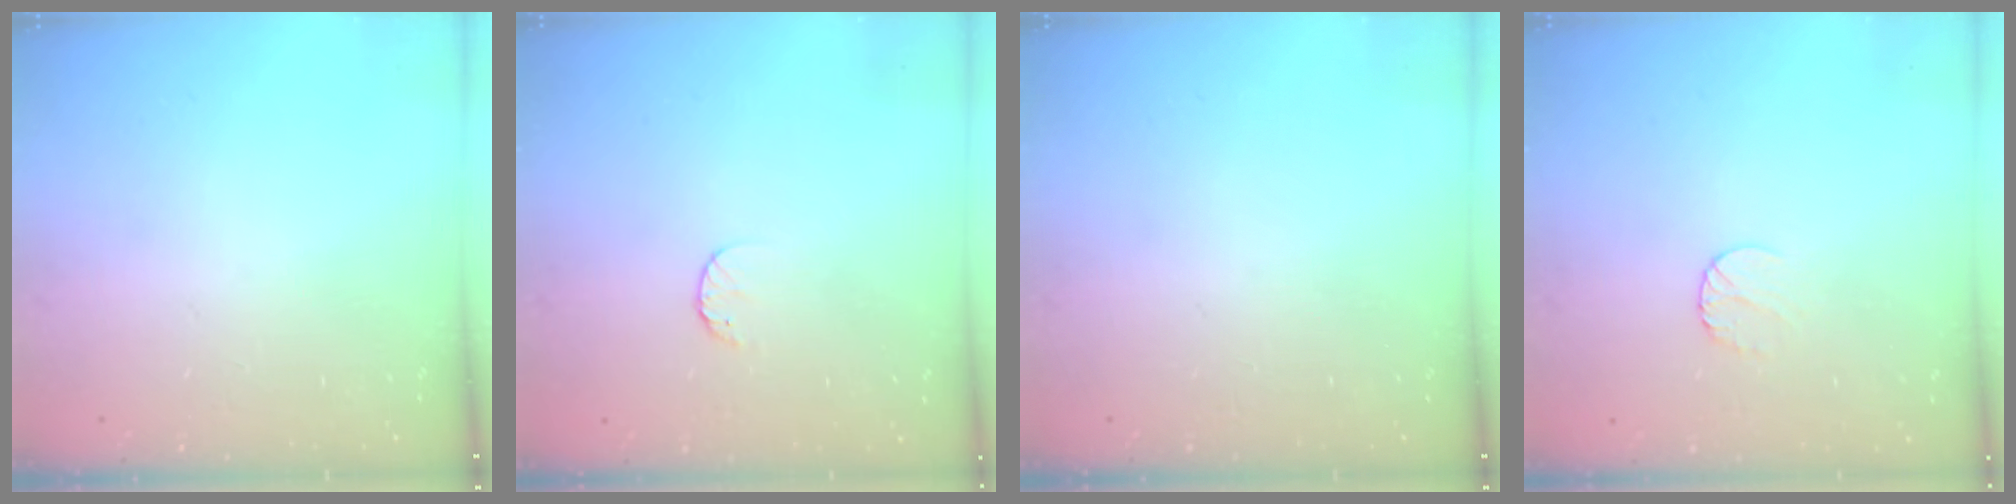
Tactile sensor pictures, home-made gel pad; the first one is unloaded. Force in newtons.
{"total": 5.6, "press": 5.6, "slide": 0.6}
{"total": 0.0}
{"total": 5.6, "press": 5.6, "slide": 0.6}